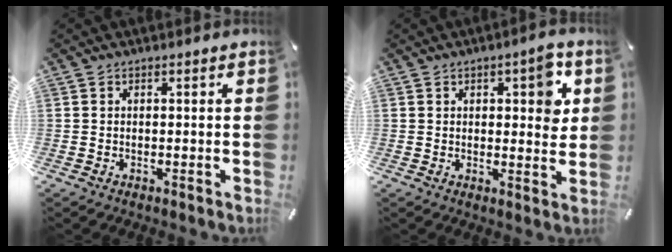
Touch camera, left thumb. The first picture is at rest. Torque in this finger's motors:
{"motor_torque": [0.16, 0.17, 0.34, 0.10, 0.04]}